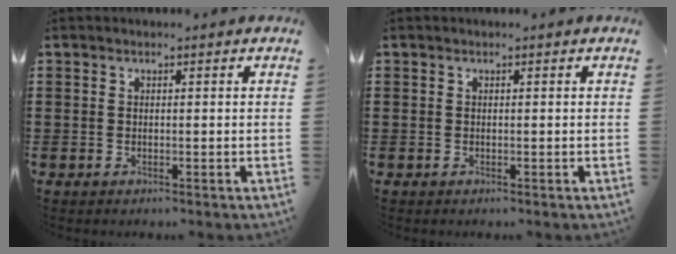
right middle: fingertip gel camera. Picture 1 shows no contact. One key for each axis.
{"total": 0.0}